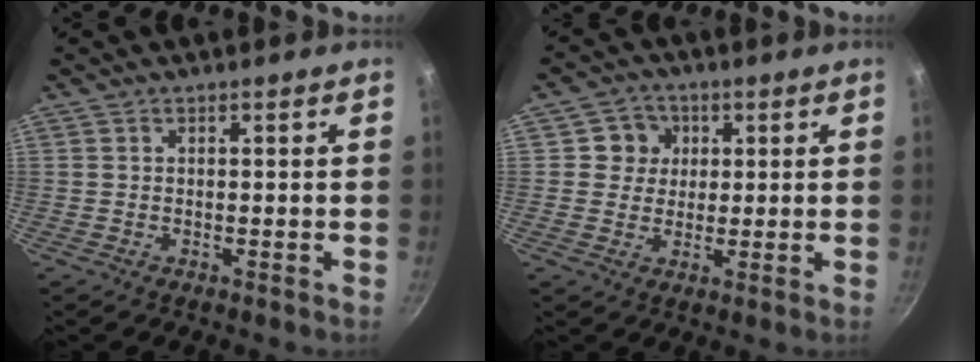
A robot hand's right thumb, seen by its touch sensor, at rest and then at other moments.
{"total": 5.4, "force": [1.3, 5.1, 1.1], "torque": [0.023, 0.004, 0.013]}